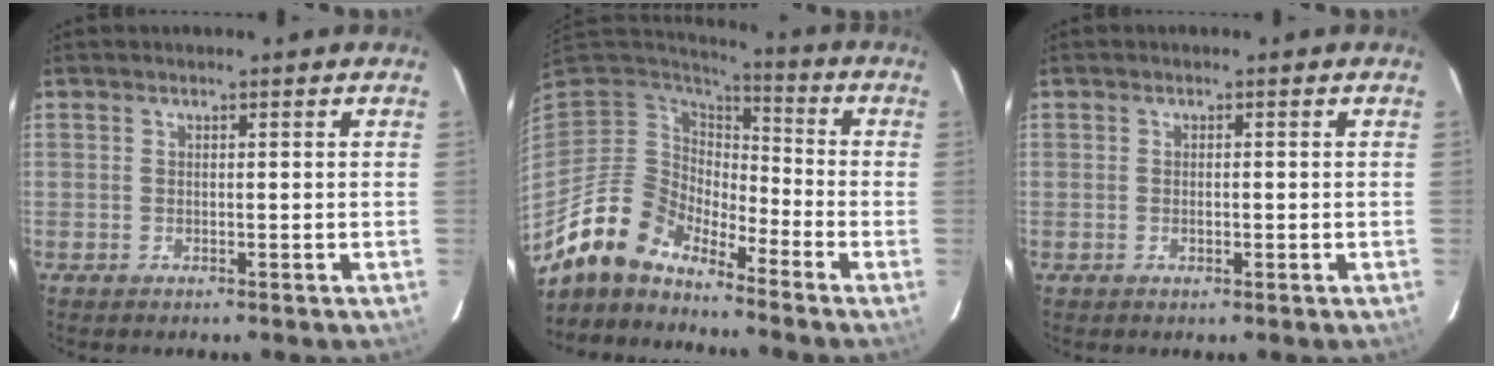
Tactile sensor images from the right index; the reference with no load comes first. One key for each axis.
{"total": 11.2, "fx": -10.2, "fy": 3.9, "fz": 2.7, "tx": -0.059, "ty": 0.016, "tz": -0.201}
{"total": 1.1, "fx": -0.3, "fy": 0.6, "fz": 0.9, "tx": -0.015, "ty": 0.002, "tz": -0.005}